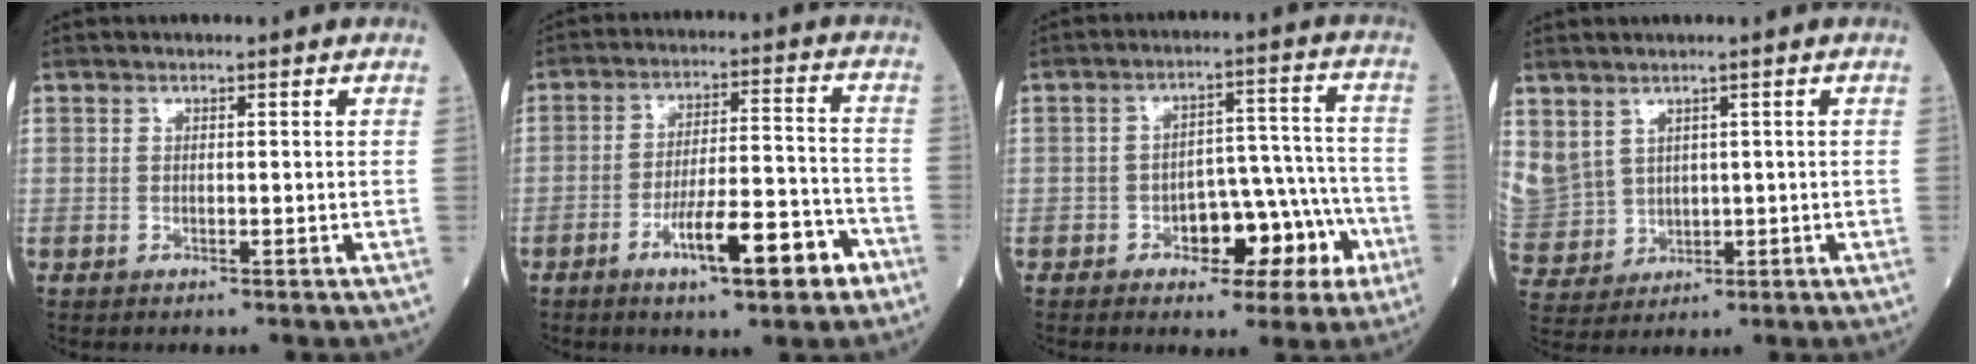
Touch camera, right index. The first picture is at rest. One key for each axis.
{"total": 11.4, "fx": -6.0, "fy": 2.0, "fz": 9.5, "tx": -0.153, "ty": 0.008, "tz": -0.092}
{"total": 9.8, "fx": -4.2, "fy": 5.2, "fz": 7.2, "tx": -0.089, "ty": 0.038, "tz": -0.052}
{"total": 11.7, "fx": 3.2, "fy": 10.2, "fz": 4.8, "tx": -0.165, "ty": 0.028, "tz": 0.093}